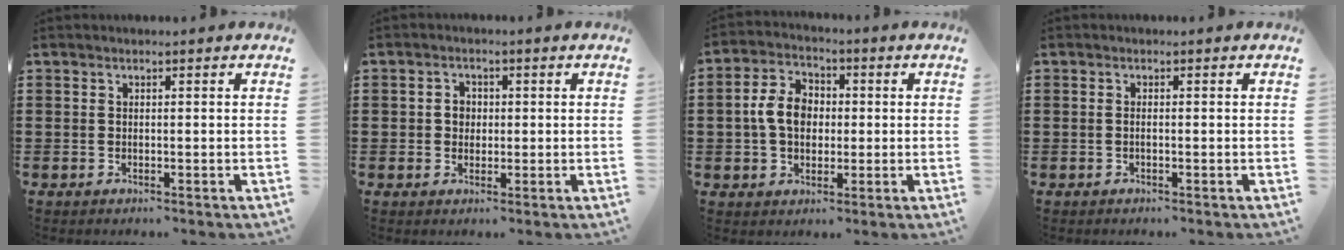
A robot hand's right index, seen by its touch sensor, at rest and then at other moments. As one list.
[{"total": 2.4, "force": [0.0, 2.1, 1.1], "torque": [-0.027, 0.010, -0.003]}, {"total": 7.2, "force": [0.0, 5.3, 4.8], "torque": [-0.121, 0.012, -0.008]}, {"total": 0.6, "force": [-0.3, 0.1, 0.5], "torque": [-0.009, -0.003, -0.005]}]